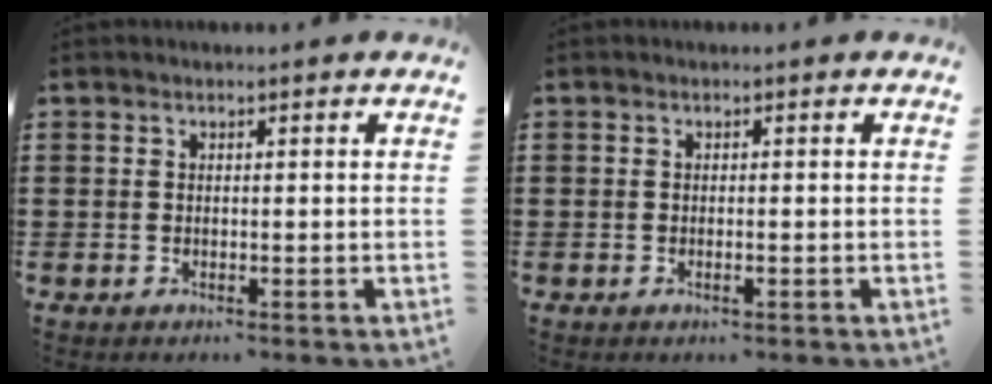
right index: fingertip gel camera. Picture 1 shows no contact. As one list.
[{"total": 0.5, "force": [-0.2, 0.1, 0.5], "torque": [-0.009, -0.005, -0.003]}]